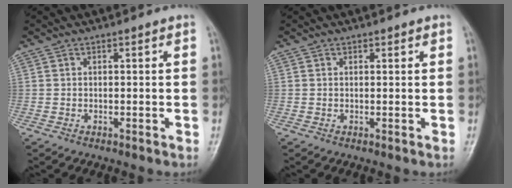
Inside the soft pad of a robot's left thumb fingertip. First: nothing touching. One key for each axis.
{"total": 0.7, "fx": 0.5, "fy": 0.5, "fz": 0.2, "tx": 0.007, "ty": -0.002, "tz": 0.003}